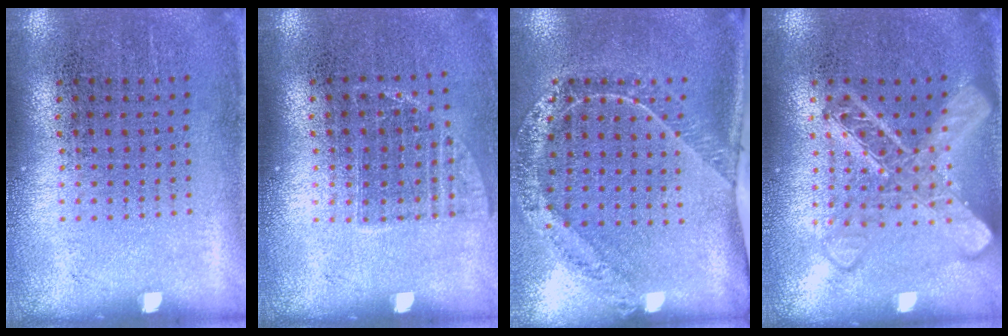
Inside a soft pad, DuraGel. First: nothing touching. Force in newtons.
{"total": 0.9, "press": 0.8, "slide": 0.4}
{"total": 1.6, "press": 1.5, "slide": 0.6}
{"total": 3.1, "press": 3.1, "slide": 0.5}